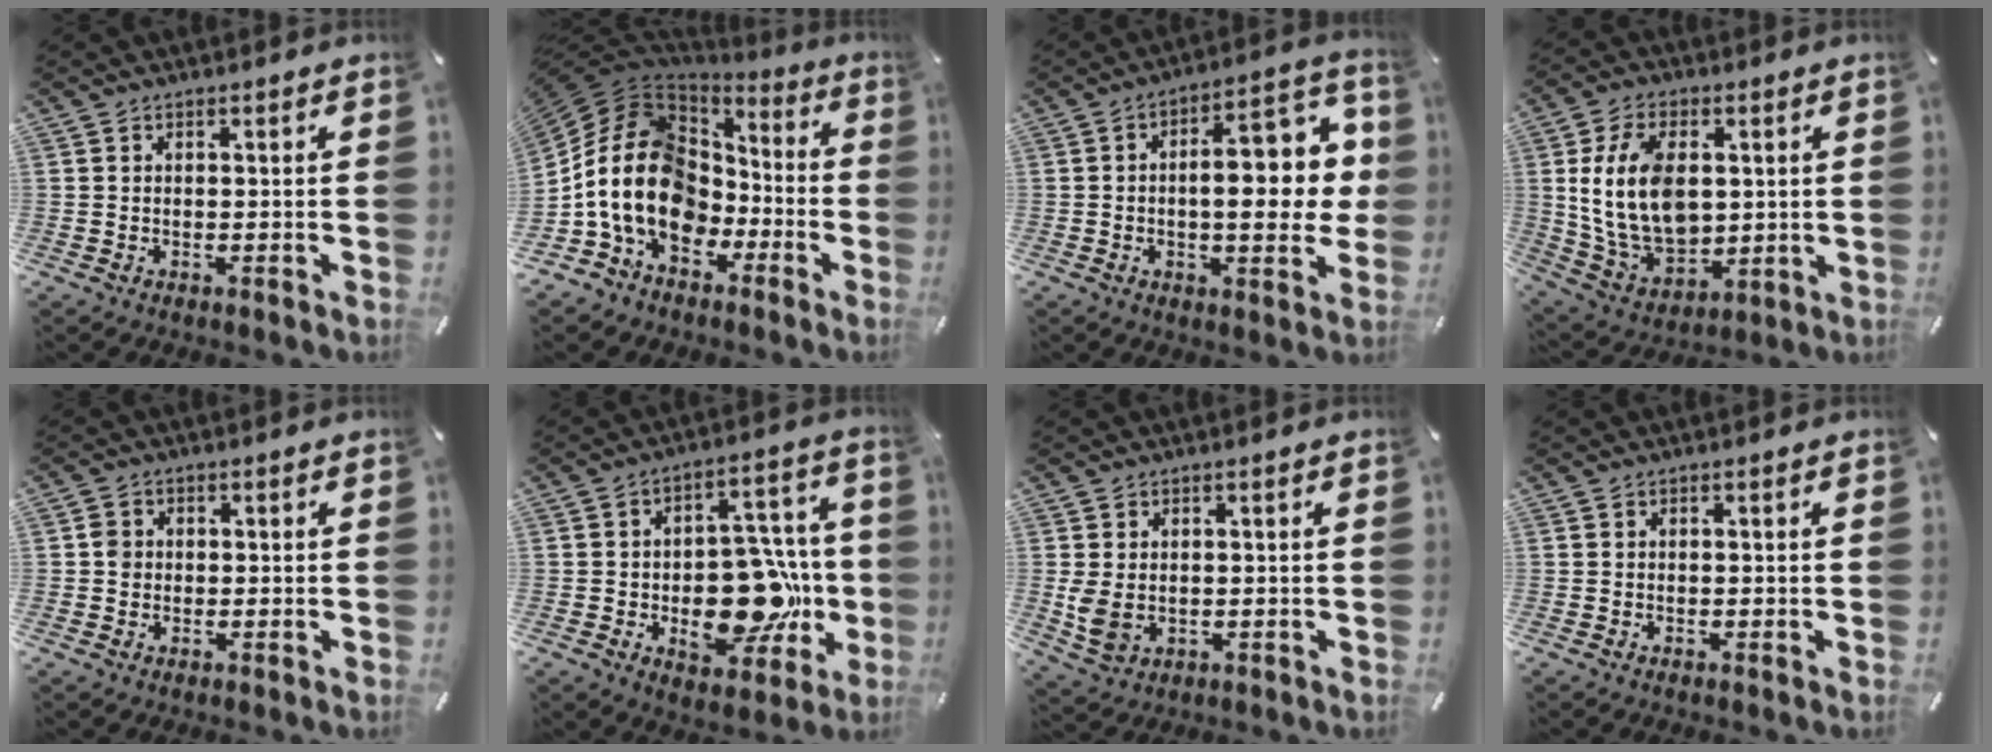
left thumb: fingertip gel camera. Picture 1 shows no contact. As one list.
[{"total": 19.4, "force": [-3.7, 15.1, 11.7], "torque": [-0.268, 0.013, -0.063]}, {"total": 16.3, "force": [1.1, 7.5, 14.5], "torque": [-0.181, -0.016, 0.015]}, {"total": 15.8, "force": [2.4, 10.6, 11.4], "torque": [-0.249, -0.003, 0.045]}, {"total": 2.3, "force": [-0.2, 2.1, 0.8], "torque": [-0.010, 0.002, -0.008]}, {"total": 19.3, "force": [-3.9, 12.1, 14.5], "torque": [-0.196, 0.001, -0.055]}, {"total": 4.9, "force": [0.1, 3.7, 3.2], "torque": [-0.072, -0.005, 0.002]}, {"total": 0.0}]